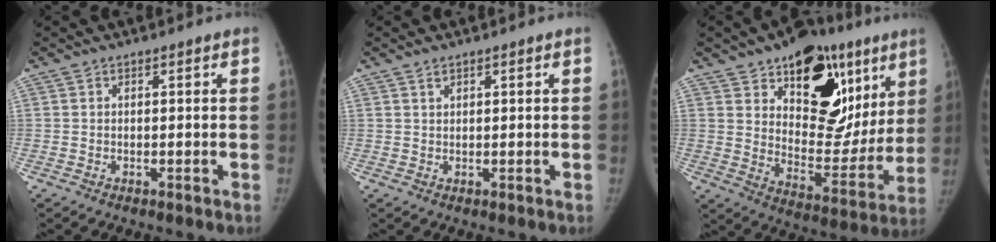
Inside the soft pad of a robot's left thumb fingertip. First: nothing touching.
{"total": 1.3, "force": [1.0, 0.7, 0.5], "torque": [-0.003, -0.004, 0.016]}
{"total": 25.4, "force": [12.2, 14.6, 16.8], "torque": [-0.176, -0.030, 0.185]}